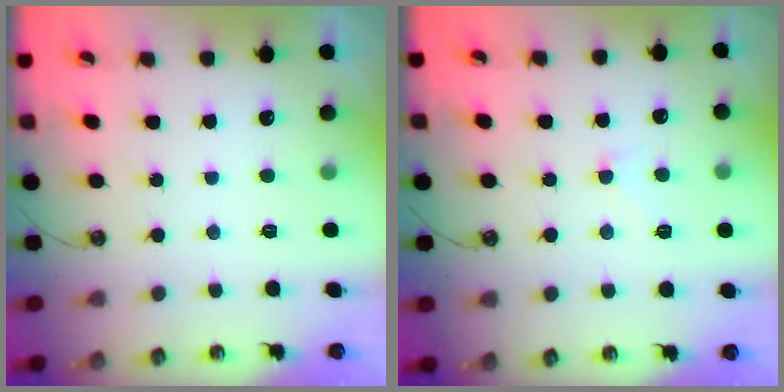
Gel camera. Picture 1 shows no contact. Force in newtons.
{"total": 1.0, "press": 0.8, "slide": 0.5}